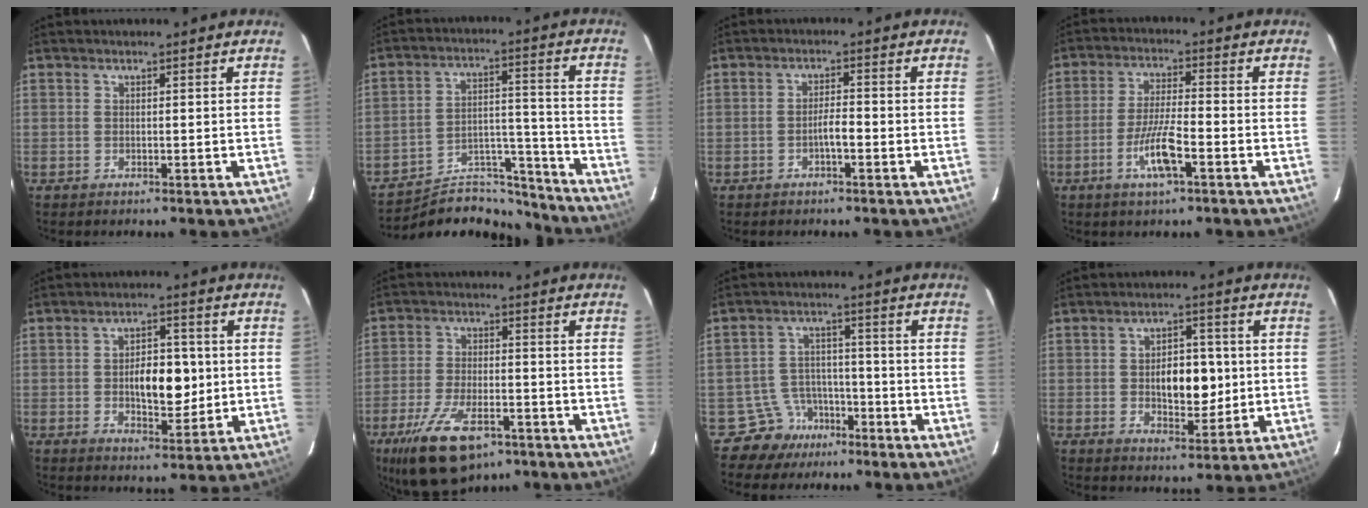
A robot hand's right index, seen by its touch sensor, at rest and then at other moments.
{"total": 12.5, "force": [-12.1, 3.1, 0.3], "torque": [0.010, 0.058, -0.192]}
{"total": 2.5, "force": [-1.0, 0.5, 2.2], "torque": [-0.035, 0.004, -0.017]}
{"total": 7.4, "force": [-3.2, 0.9, 6.6], "torque": [-0.130, -0.005, -0.059]}
{"total": 8.1, "force": [-0.2, 3.7, 7.2], "torque": [-0.115, 0.009, 0.002]}
{"total": 12.7, "force": [-7.9, 5.1, 8.6], "torque": [-0.171, -0.014, -0.131]}
{"total": 6.4, "force": [-4.2, 4.7, -0.4], "torque": [0.014, 0.021, -0.068]}
{"total": 8.1, "force": [-0.1, 4.0, 7.0], "torque": [-0.109, 0.008, 0.006]}